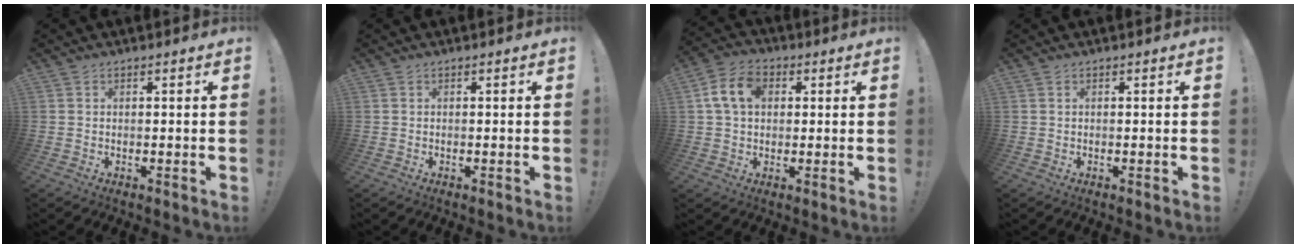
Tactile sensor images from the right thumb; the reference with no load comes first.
{"total": 0.0}
{"total": 9.7, "force": [2.5, 6.9, 6.3], "torque": [-0.110, 0.011, 0.048]}
{"total": 0.0}